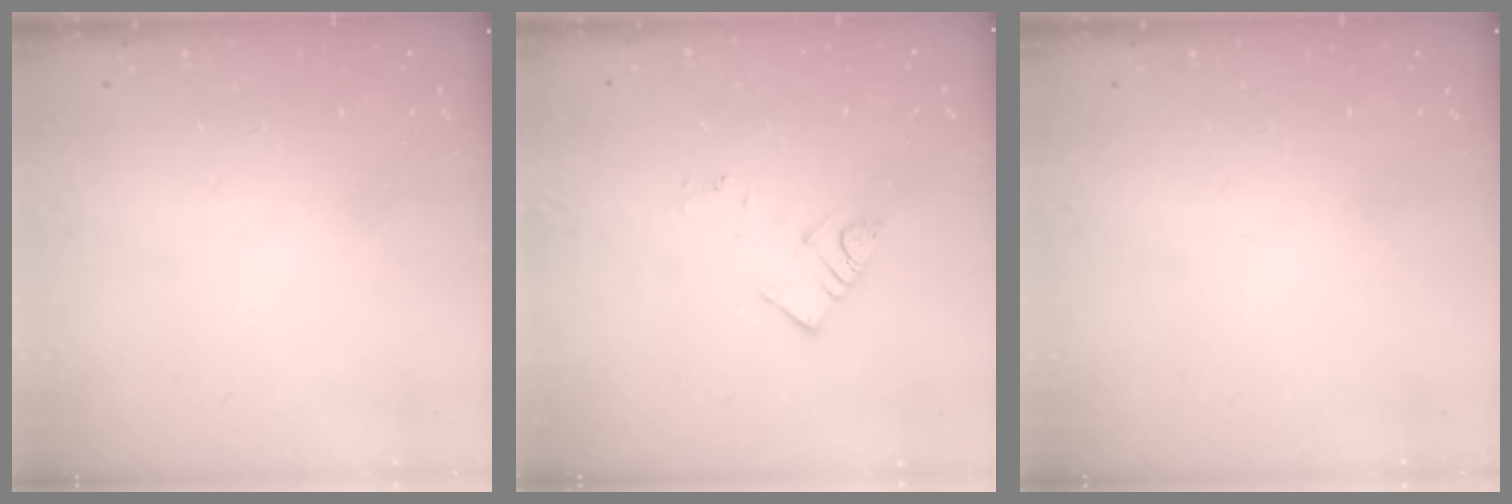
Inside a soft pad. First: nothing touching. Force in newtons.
{"total": 4.4, "press": 4.4, "slide": 0.3}
{"total": 0.0}